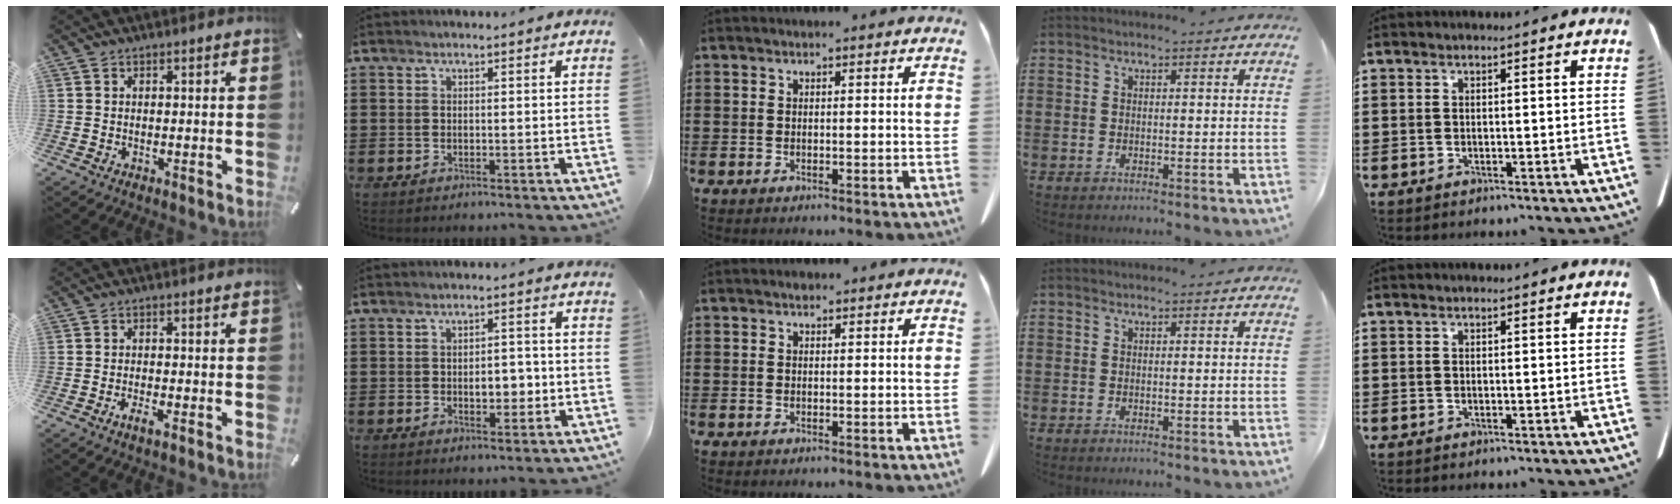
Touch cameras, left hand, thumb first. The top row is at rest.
{"thumb": {"total": 2.4, "force": [-1.3, 0.7, 2.0], "torque": [-0.032, 0.003, -0.022]}, "index": {"total": 4.4, "force": [-0.7, 2.4, 3.6], "torque": [-0.054, 0.000, -0.020]}, "middle": {"total": 0.7, "force": [0.4, 0.4, 0.2], "torque": [-0.006, 0.002, 0.009]}}